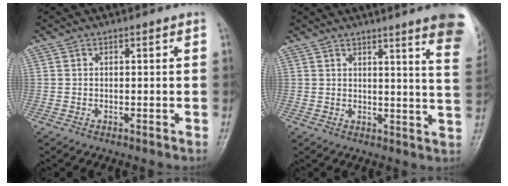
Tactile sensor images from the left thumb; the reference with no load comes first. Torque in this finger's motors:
{"motor_torque": [2.05, 1.34, 1.30, -1.11, 0.04]}